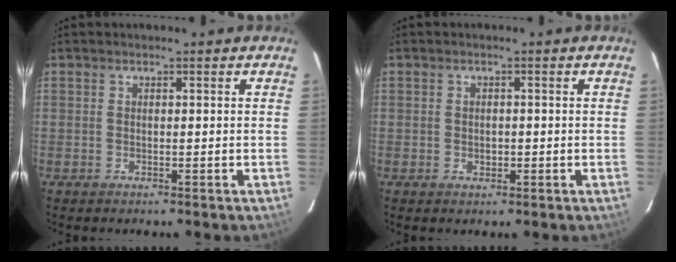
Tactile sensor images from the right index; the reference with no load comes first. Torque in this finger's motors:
{"motor_torque": [0.03, 0.01, -0.01, -0.01]}